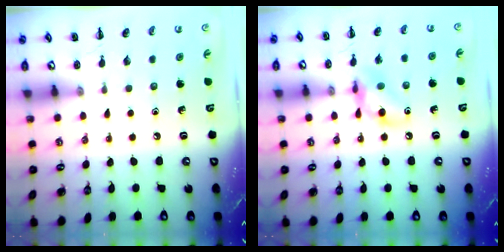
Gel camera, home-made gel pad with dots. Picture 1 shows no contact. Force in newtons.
{"total": 10.4, "press": 10.3, "slide": 1.5}